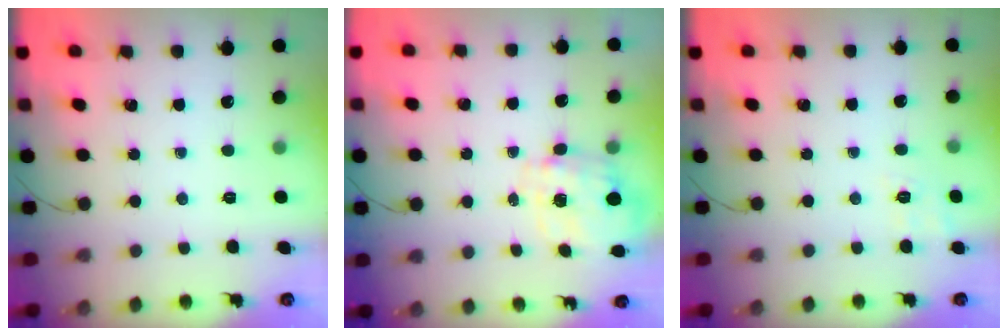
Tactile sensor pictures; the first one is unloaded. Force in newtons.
{"total": 2.6, "press": 2.4, "slide": 1.0}
{"total": 2.9, "press": 2.1, "slide": 2.0}